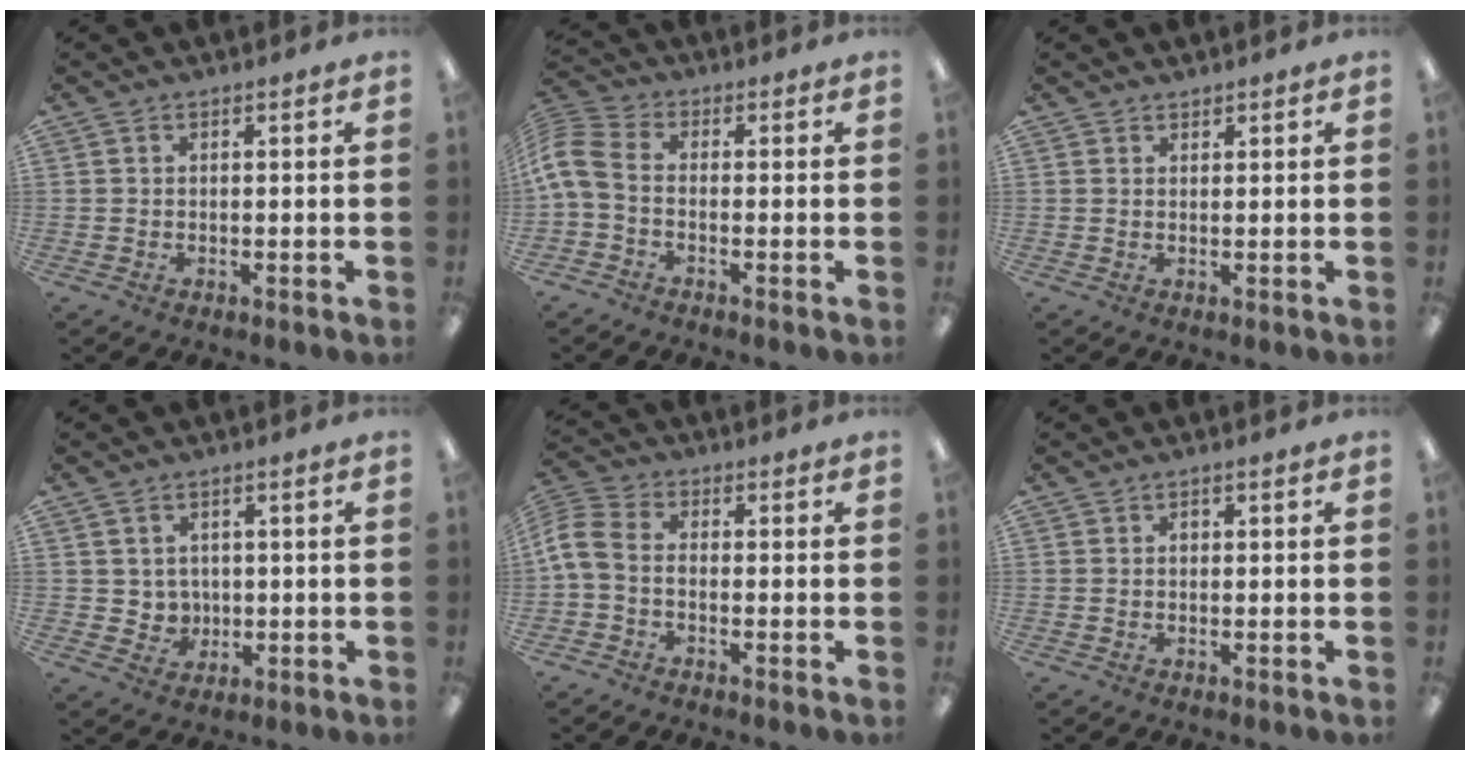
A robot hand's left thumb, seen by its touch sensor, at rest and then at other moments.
{"total": 7.3, "force": [-1.2, 4.3, 5.8], "torque": [-0.130, 0.001, -0.020]}
{"total": 0.8, "force": [0.8, 0.2, 0.1], "torque": [-0.002, 0.000, 0.015]}
{"total": 3.7, "force": [1.6, 3.3, 0.6], "torque": [-0.008, -0.006, 0.027]}
{"total": 6.6, "force": [-1.0, 4.2, 4.9], "torque": [-0.110, 0.002, -0.017]}
{"total": 0.8, "force": [0.1, 0.4, 0.7], "torque": [-0.015, 0.003, 0.001]}